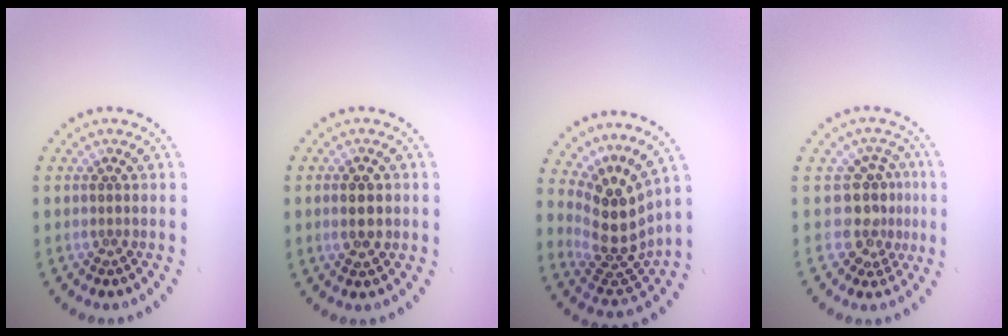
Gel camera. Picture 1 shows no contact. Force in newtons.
{"total": 2.2, "press": 2.2, "slide": 0.1}
{"total": 4.7, "press": 3.4, "slide": 3.3}
{"total": 3.3, "press": 2.5, "slide": 2.1}